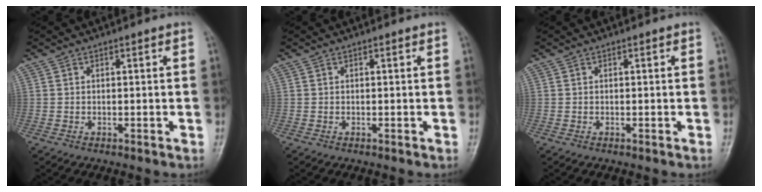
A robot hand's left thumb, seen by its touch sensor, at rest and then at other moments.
{"total": 0.0}
{"total": 0.0}